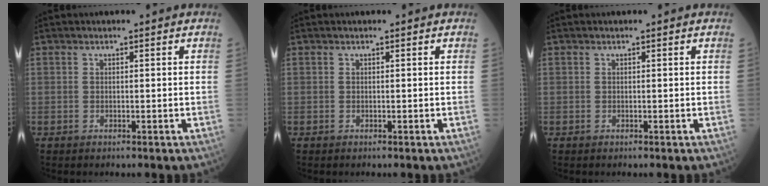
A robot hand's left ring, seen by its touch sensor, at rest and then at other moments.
{"total": 0.0}
{"total": 0.0}